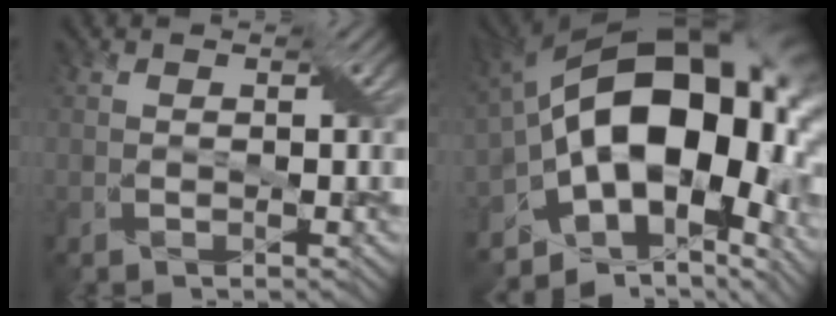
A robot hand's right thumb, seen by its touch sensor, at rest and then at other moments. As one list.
[{"total": 19.7, "force": [-1.8, 12.6, 15.0], "torque": [-0.243, -0.026, -0.016]}]